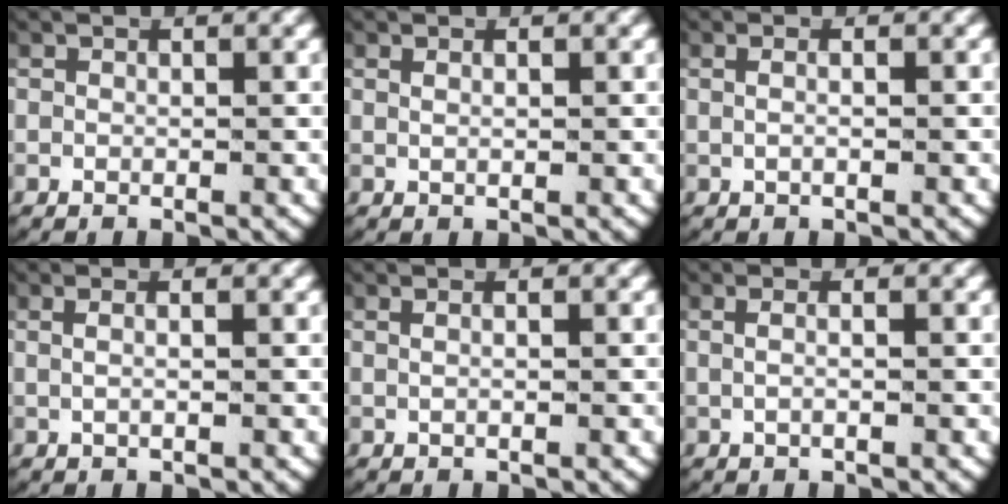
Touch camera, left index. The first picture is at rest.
{"total": 0.6, "force": [0.3, -0.2, 0.5], "torque": [-0.017, -0.003, 0.010]}
{"total": 0.9, "force": [-0.2, 0.0, 0.9], "torque": [-0.022, -0.002, -0.002]}
{"total": 1.1, "force": [0.1, 0.0, 1.1], "torque": [-0.026, -0.002, 0.003]}
{"total": 0.7, "force": [0.0, -0.2, 0.7], "torque": [-0.018, 0.000, 0.001]}
{"total": 1.3, "force": [-0.2, 0.1, 1.3], "torque": [-0.029, -0.002, -0.003]}